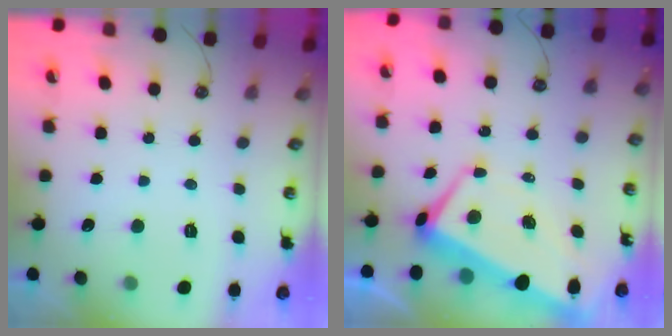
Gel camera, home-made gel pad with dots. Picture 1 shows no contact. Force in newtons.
{"total": 1.6, "press": 0.9, "slide": 1.3}